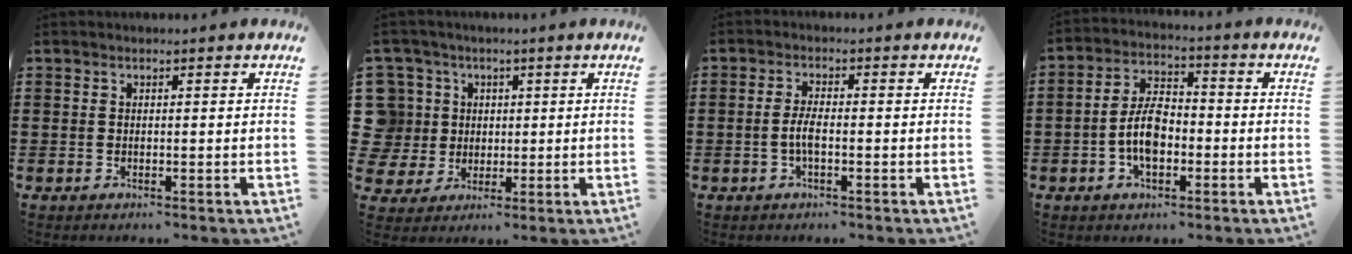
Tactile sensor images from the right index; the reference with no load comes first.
{"total": 7.8, "force": [1.4, 7.5, 1.3], "torque": [-0.079, 0.007, 0.025]}
{"total": 3.1, "force": [-0.8, 0.9, 2.9], "torque": [-0.069, -0.003, -0.020]}
{"total": 7.0, "force": [-1.8, 3.6, 5.7], "torque": [-0.127, 0.002, -0.038]}